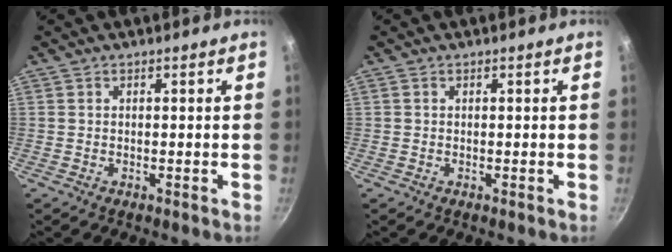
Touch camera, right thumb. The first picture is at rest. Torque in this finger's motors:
{"motor_torque": [0.51, 0.36, 0.54, 0.03, -0.08]}